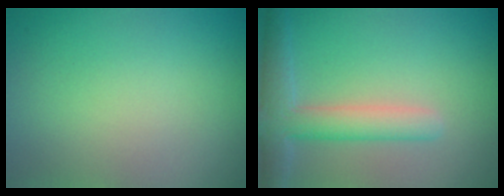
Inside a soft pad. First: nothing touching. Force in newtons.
{"total": 4.6, "press": 4.6, "slide": 0.4}